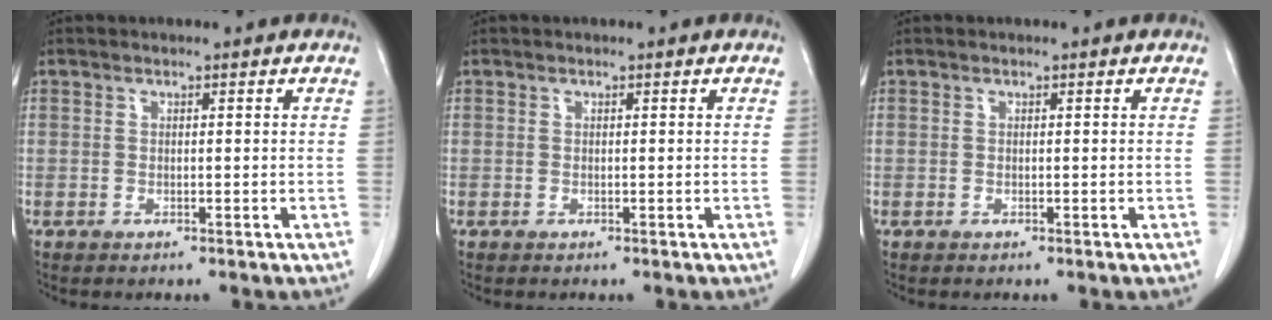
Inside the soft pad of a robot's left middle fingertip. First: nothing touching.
{"total": 0.0}
{"total": 0.0}